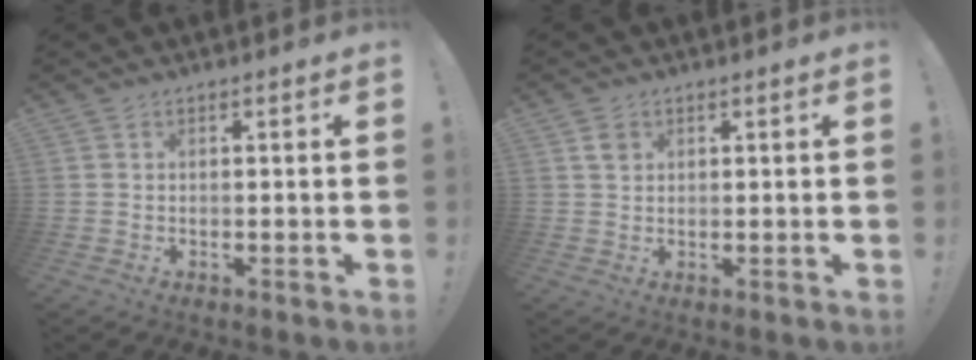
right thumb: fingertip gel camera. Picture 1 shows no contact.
{"total": 2.1, "force": [1.1, 1.5, 0.8], "torque": [0.005, -0.008, 0.017]}